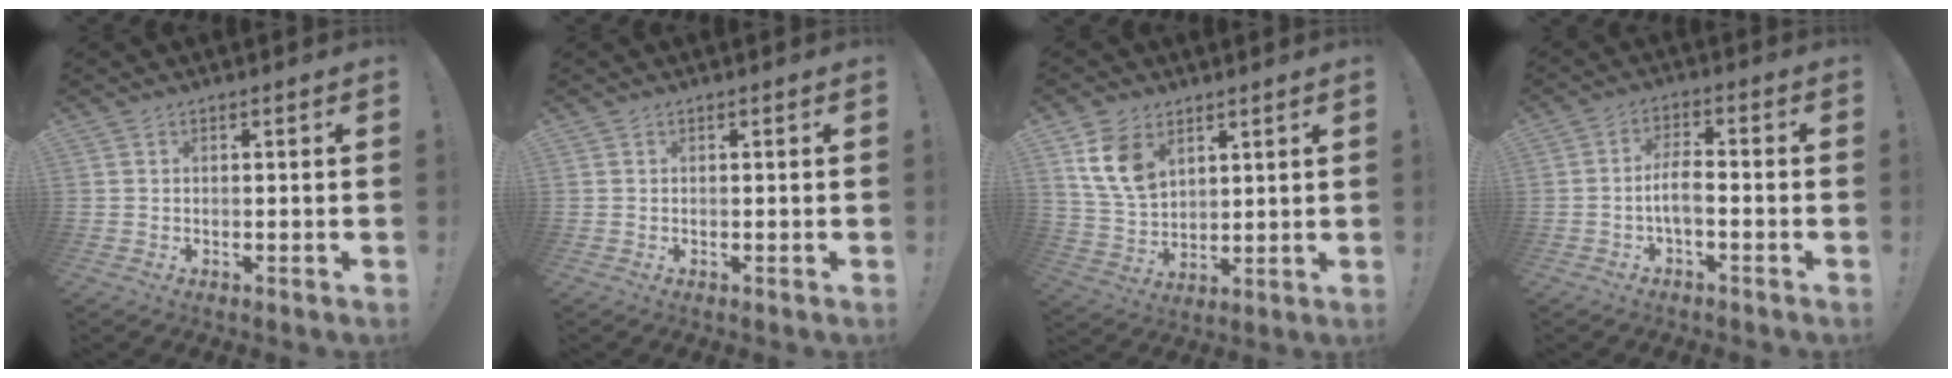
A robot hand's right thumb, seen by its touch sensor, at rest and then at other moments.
{"total": 0.0}
{"total": 11.8, "force": [6.1, 8.0, 6.2], "torque": [-0.122, -0.020, 0.123]}
{"total": 6.0, "force": [-1.8, 2.2, 5.4], "torque": [-0.103, 0.003, -0.033]}